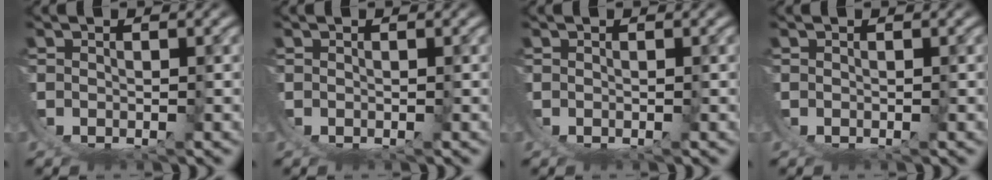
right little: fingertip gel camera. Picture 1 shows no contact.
{"total": 0.0}
{"total": 0.0}
{"total": 0.0}